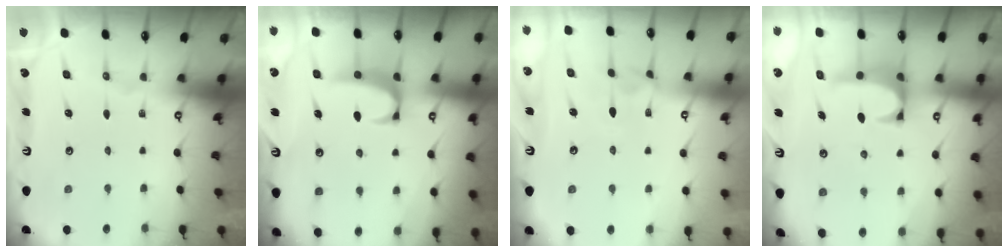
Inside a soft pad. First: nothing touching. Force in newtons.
{"total": 2.5, "press": 2.4, "slide": 0.7}
{"total": 2.6, "press": 2.5, "slide": 0.6}
{"total": 3.3, "press": 3.2, "slide": 0.8}